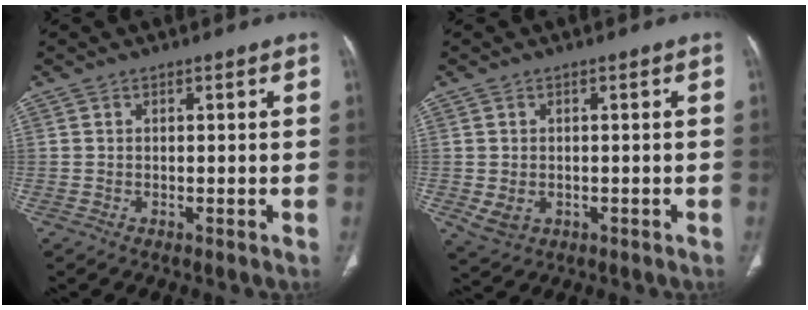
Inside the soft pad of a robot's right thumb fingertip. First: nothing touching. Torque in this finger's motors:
{"motor_torque": [1.79, 1.06, 0.01, -0.35, -0.02]}